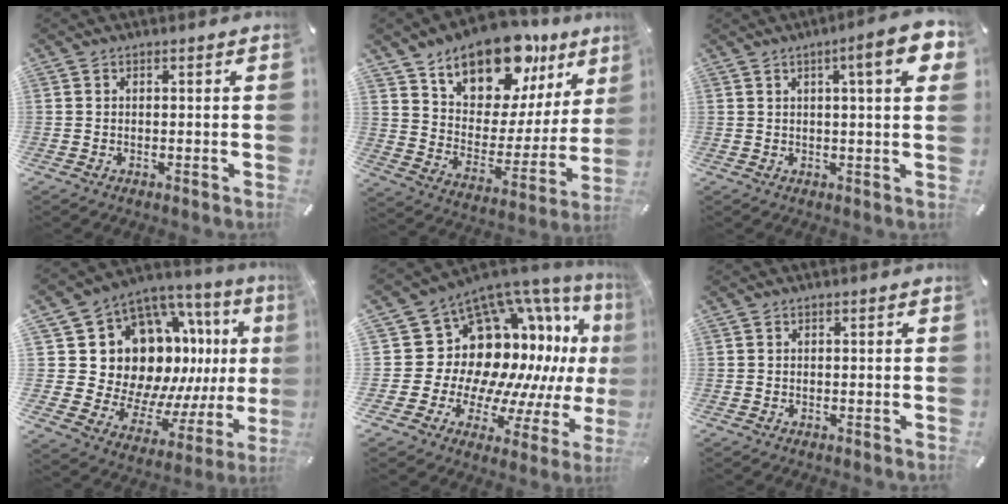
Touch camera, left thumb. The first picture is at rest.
{"total": 17.7, "force": [13.8, 9.1, 6.4], "torque": [-0.101, -0.113, 0.242]}
{"total": 9.8, "force": [3.9, 1.6, 8.8], "torque": [-0.122, -0.012, 0.054]}
{"total": 18.3, "force": [6.6, 13.6, 10.2], "torque": [-0.172, -0.085, 0.156]}
{"total": 17.5, "force": [4.8, 14.0, 9.5], "torque": [-0.111, -0.104, 0.118]}
{"total": 0.0}